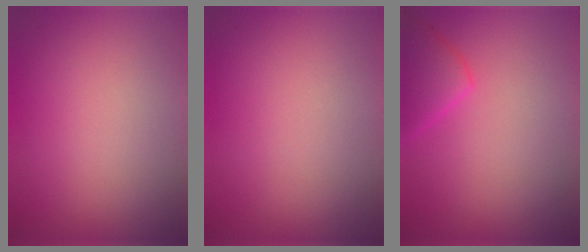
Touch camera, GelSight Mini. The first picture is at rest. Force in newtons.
{"total": 0.0}
{"total": 2.8, "press": 2.8, "slide": 0.3}